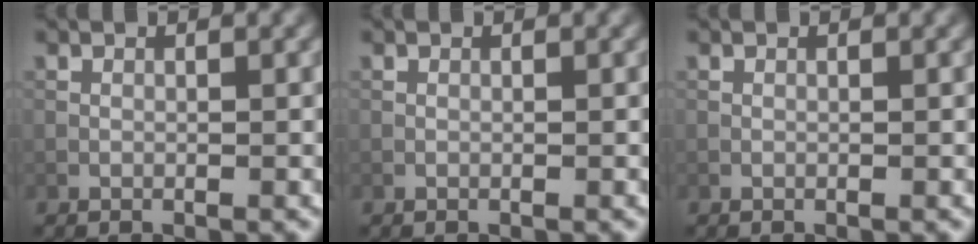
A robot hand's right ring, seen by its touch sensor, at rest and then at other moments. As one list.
[{"total": 0.0}, {"total": 0.0}]